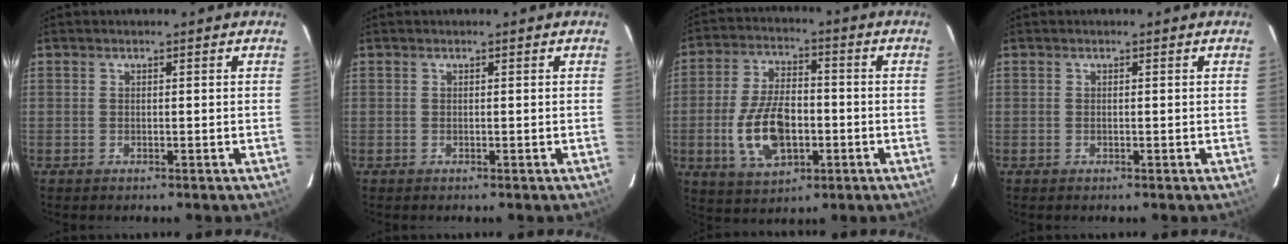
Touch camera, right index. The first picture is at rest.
{"total": 0.0}
{"total": 13.3, "force": [-3.2, 7.3, 10.7], "torque": [-0.215, 0.004, -0.046]}
{"total": 0.0}